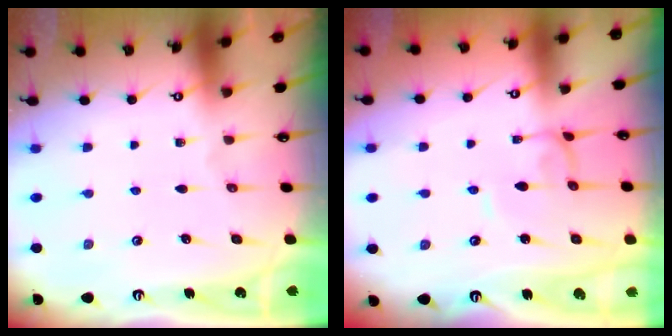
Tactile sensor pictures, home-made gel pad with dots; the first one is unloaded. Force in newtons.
{"total": 2.2, "press": 2.2, "slide": 0.1}